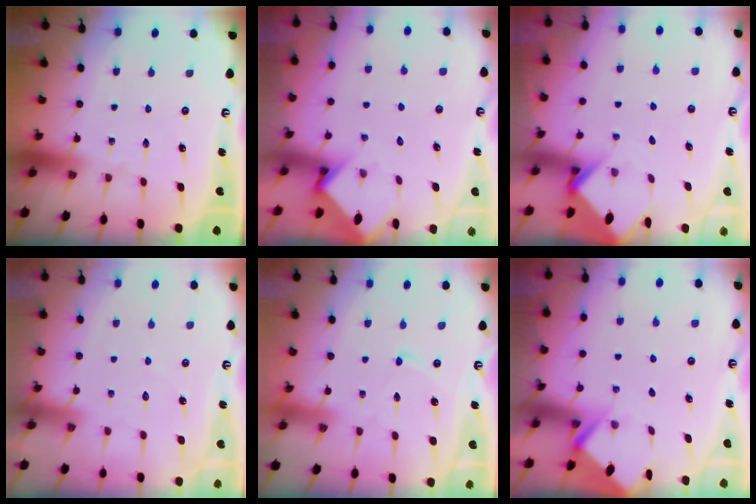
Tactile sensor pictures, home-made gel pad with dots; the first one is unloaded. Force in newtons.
{"total": 3.7, "press": 3.7, "slide": 0.2}
{"total": 3.7, "press": 3.7, "slide": 0.2}
{"total": 3.0, "press": 2.9, "slide": 0.3}
{"total": 3.7, "press": 3.7, "slide": 0.1}
{"total": 2.8, "press": 2.8, "slide": 0.3}